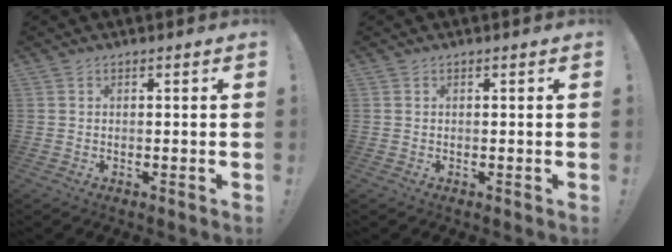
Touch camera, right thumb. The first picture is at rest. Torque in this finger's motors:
{"motor_torque": [0.00, 0.00, 0.00, 0.00, 0.00]}